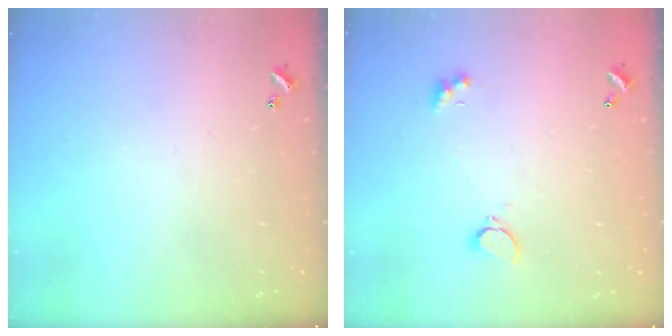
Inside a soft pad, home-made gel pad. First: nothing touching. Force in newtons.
{"total": 2.2, "press": 2.1, "slide": 0.6}